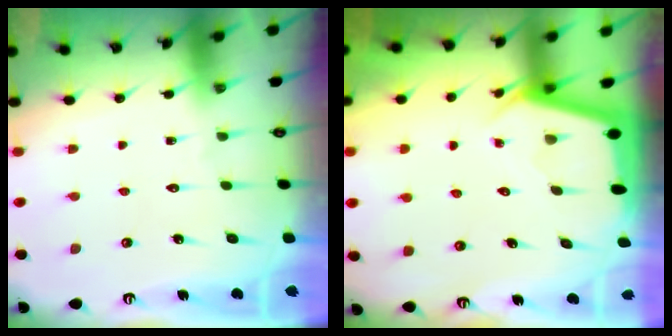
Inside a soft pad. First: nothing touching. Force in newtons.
{"total": 2.4, "press": 2.4, "slide": 0.2}